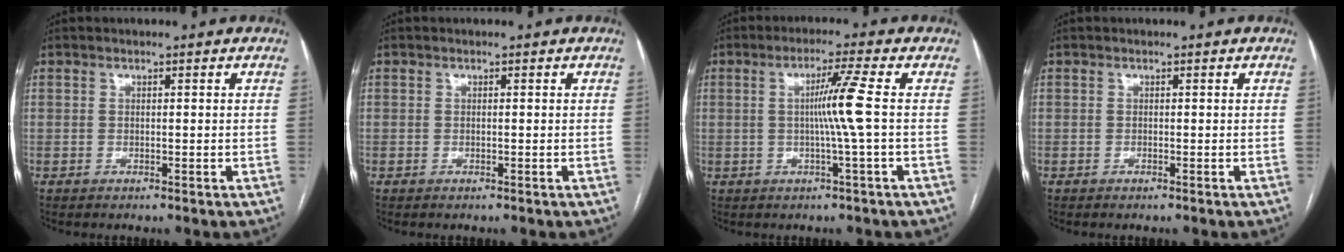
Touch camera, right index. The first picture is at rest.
{"total": 0.0}
{"total": 6.0, "force": [0.1, -1.8, 5.8], "torque": [-0.103, 0.001, 0.004]}
{"total": 0.0}